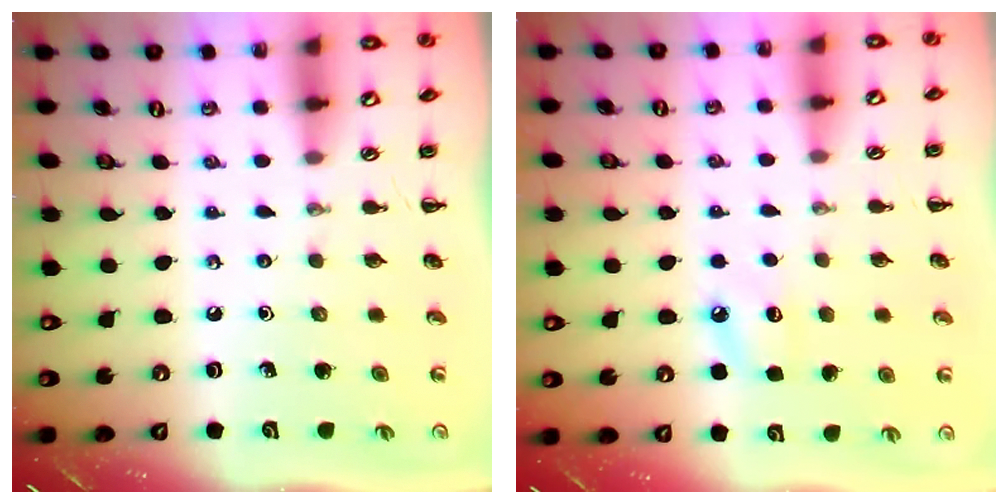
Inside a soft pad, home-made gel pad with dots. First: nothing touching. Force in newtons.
{"total": 6.1, "press": 5.8, "slide": 1.8}